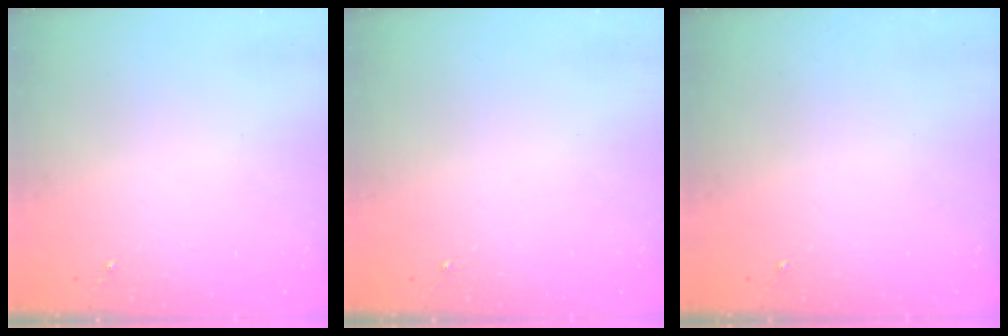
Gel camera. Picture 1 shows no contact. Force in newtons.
{"total": 0.0}
{"total": 0.0}